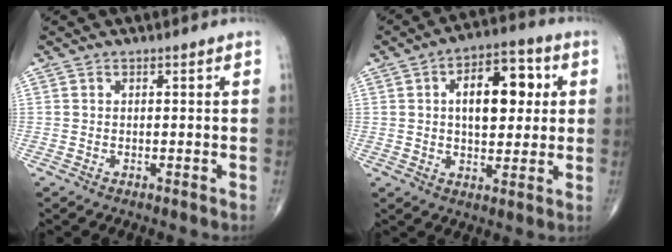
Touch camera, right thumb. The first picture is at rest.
{"total": 13.1, "force": [2.7, 7.0, 10.7], "torque": [-0.129, 0.007, 0.035]}